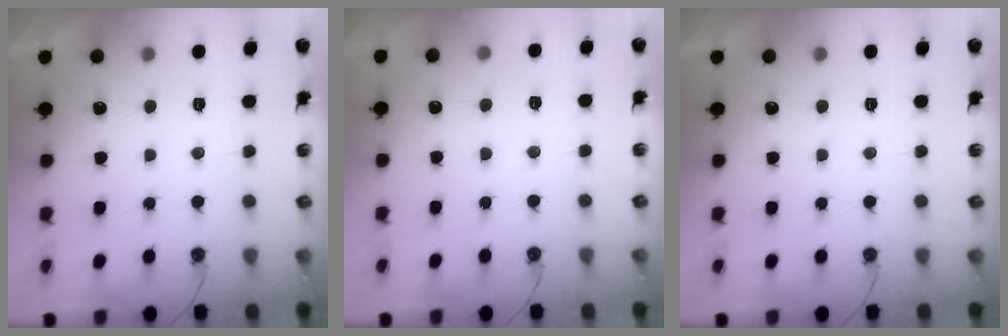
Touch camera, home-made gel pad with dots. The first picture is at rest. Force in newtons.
{"total": 2.7, "press": 2.6, "slide": 0.4}
{"total": 0.0}